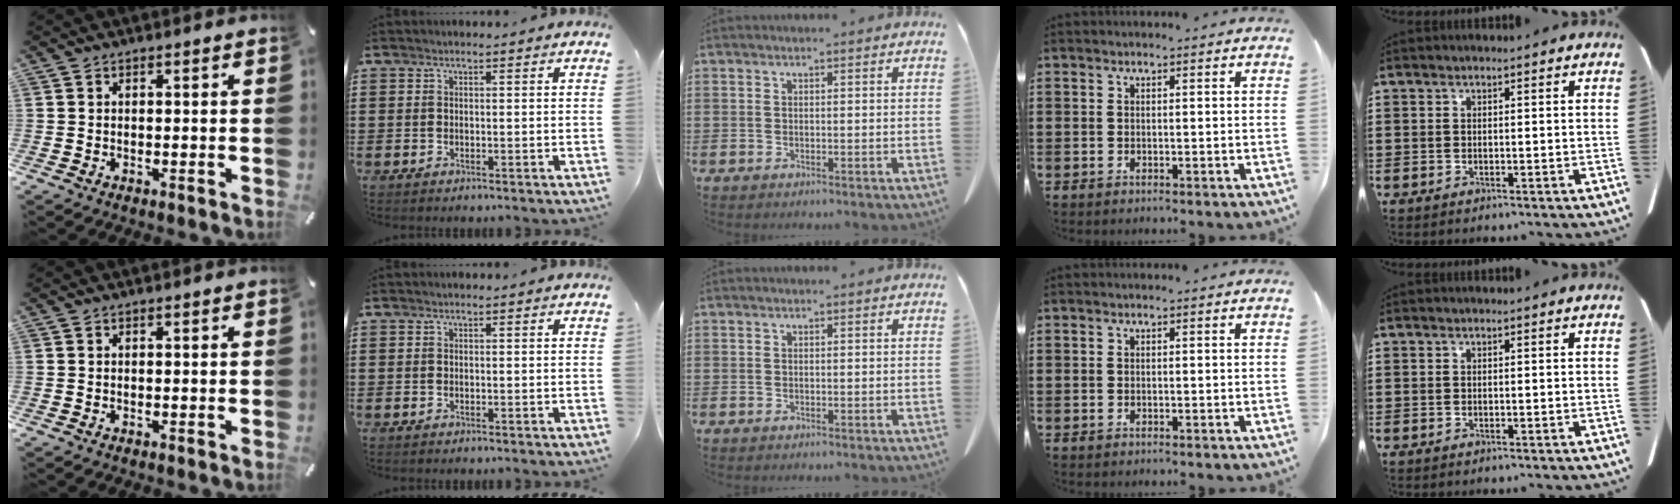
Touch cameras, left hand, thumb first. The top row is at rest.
{}